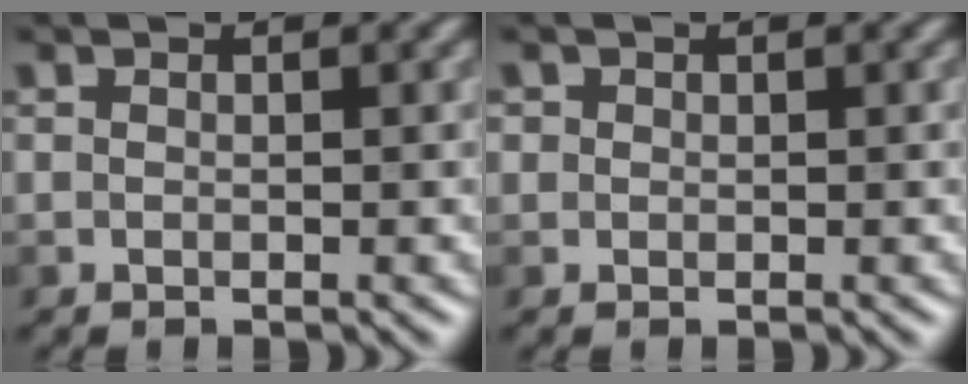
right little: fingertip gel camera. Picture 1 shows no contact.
{"total": 1.4, "force": [0.8, 1.1, 0.5], "torque": [-0.001, 0.011, 0.004]}